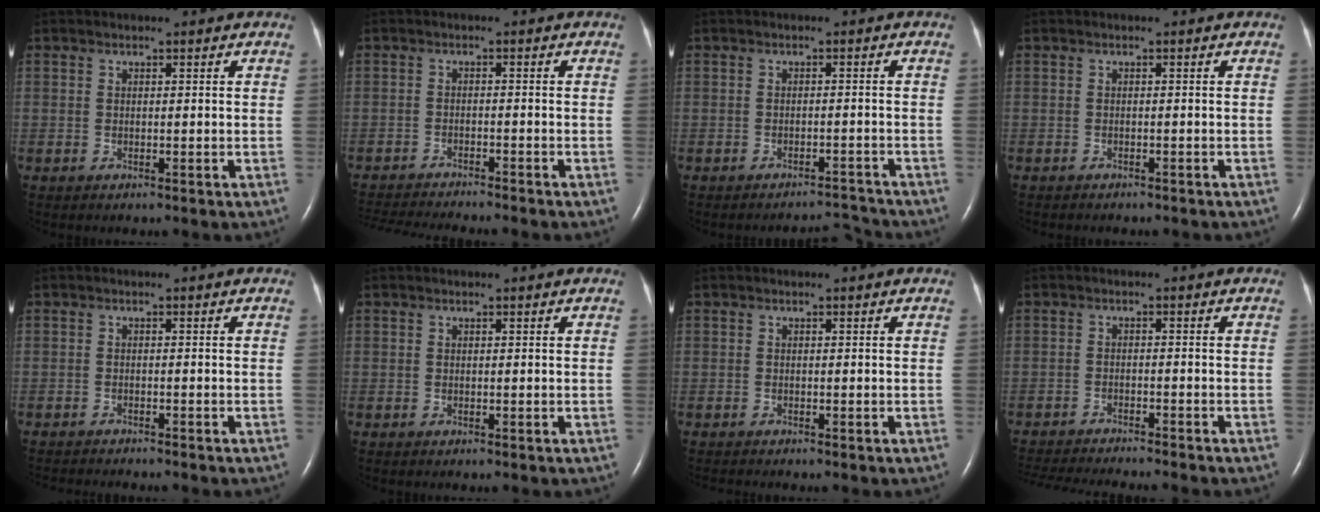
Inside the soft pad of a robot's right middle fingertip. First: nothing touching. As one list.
[{"total": 10.9, "force": [-10.1, 0.1, 4.1], "torque": [-0.058, -0.014, -0.151]}, {"total": 3.1, "force": [-3.1, -0.3, -0.6], "torque": [0.011, 0.002, -0.040]}, {"total": 3.8, "force": [-3.3, 1.1, 1.6], "torque": [-0.024, -0.005, -0.033]}, {"total": 6.7, "force": [-6.2, 0.5, 2.7], "torque": [-0.029, -0.010, -0.085]}, {"total": 0.0}, {"total": 1.1, "force": [-1.1, -0.2, 0.4], "torque": [-0.005, -0.002, -0.015]}, {"total": 12.5, "force": [-11.5, 0.4, 4.8], "torque": [-0.069, -0.018, -0.168]}]